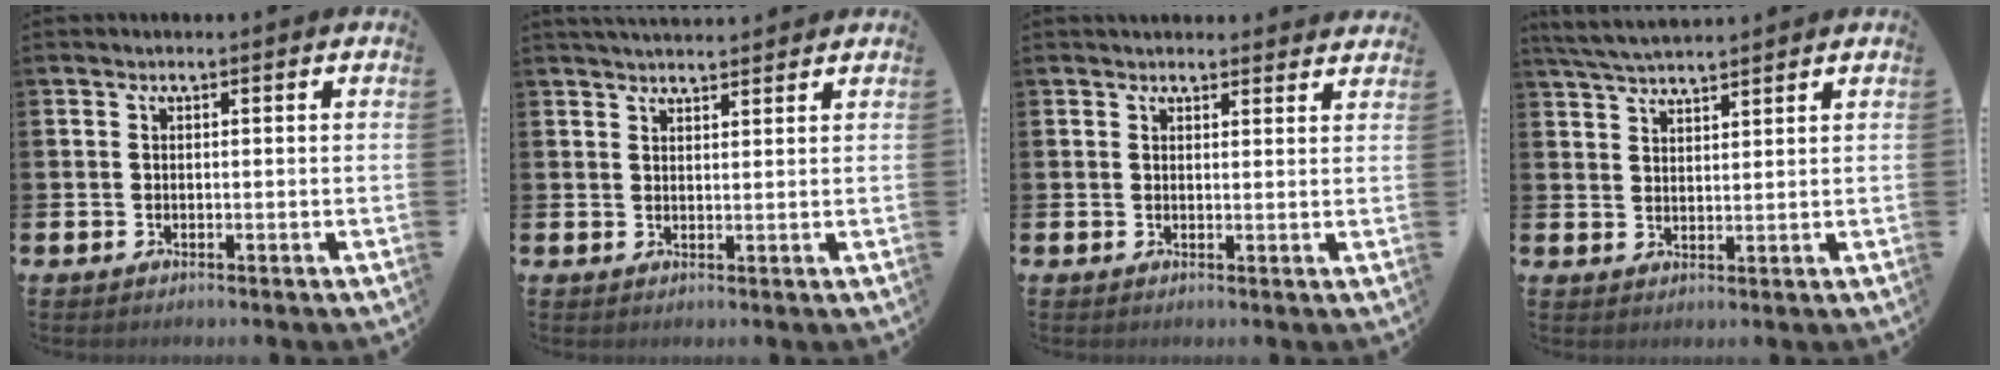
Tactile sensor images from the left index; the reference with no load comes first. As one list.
[{"total": 2.8, "force": [2.7, 0.3, 0.3], "torque": [0.000, -0.016, 0.047]}, {"total": 1.9, "force": [1.9, 0.5, 0.1], "torque": [0.007, -0.009, 0.032]}, {"total": 4.5, "force": [4.4, 0.4, 1.1], "torque": [-0.028, -0.019, 0.079]}]